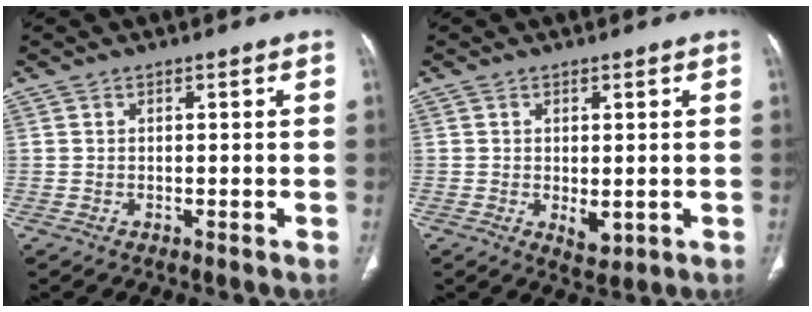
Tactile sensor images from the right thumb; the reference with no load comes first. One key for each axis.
{"total": 3.2, "fx": -0.5, "fy": 1.7, "fz": 2.6, "tx": -0.034, "ty": -0.009, "tz": 0.003}